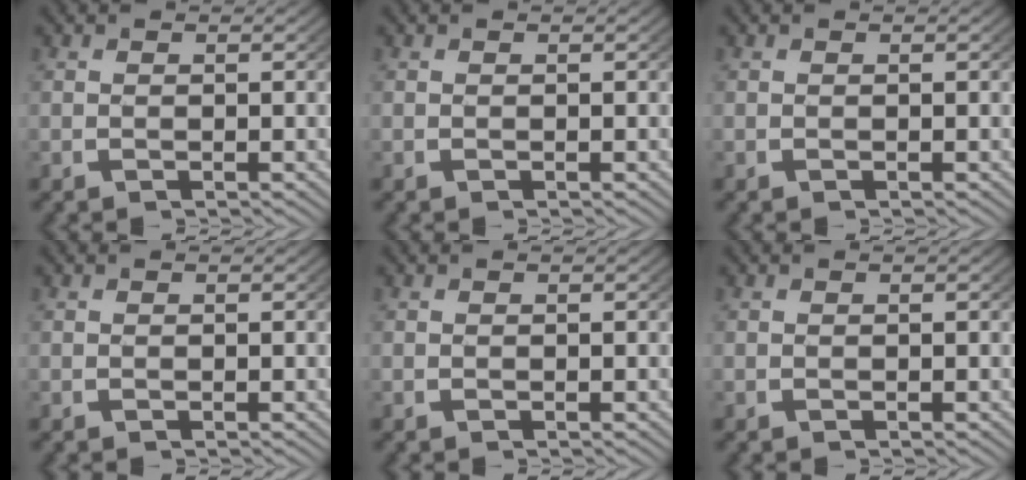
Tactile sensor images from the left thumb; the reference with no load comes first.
{"total": 0.0}
{"total": 0.0}
{"total": 0.0}
{"total": 0.0}
{"total": 0.0}